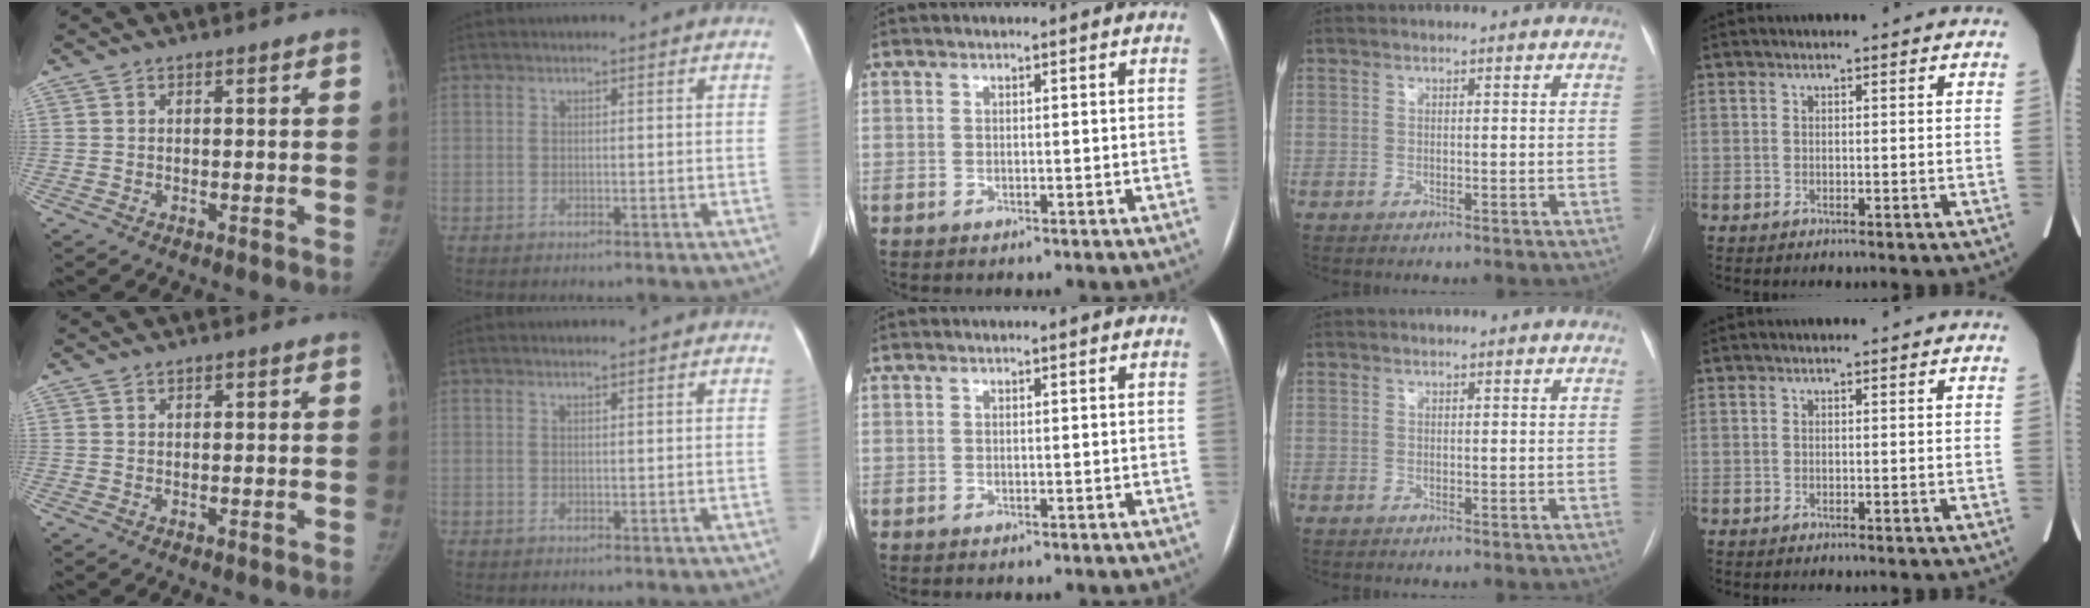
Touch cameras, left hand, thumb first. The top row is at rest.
{"thumb": {"total": 0.8, "force": [0.3, 0.5, 0.4], "torque": [-0.002, 0.000, 0.004]}, "index": {"total": 0.7, "force": [0.7, 0.1, 0.3], "torque": [-0.010, 0.003, 0.012]}}